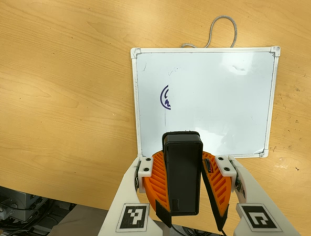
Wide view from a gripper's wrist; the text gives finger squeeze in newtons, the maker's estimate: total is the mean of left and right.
{"total": 9.0, "left": 9.2, "right": 8.9}